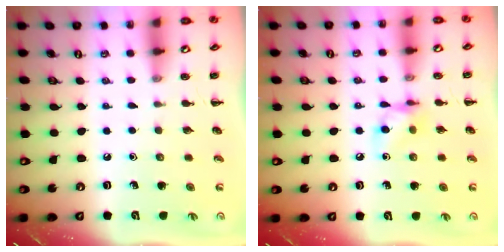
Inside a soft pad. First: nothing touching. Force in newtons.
{"total": 7.4, "press": 7.4, "slide": 0.2}